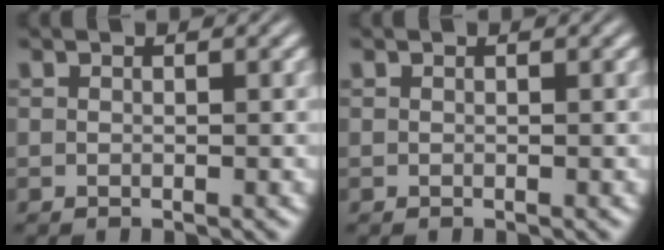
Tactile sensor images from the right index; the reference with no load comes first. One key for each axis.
{"total": 0.0}